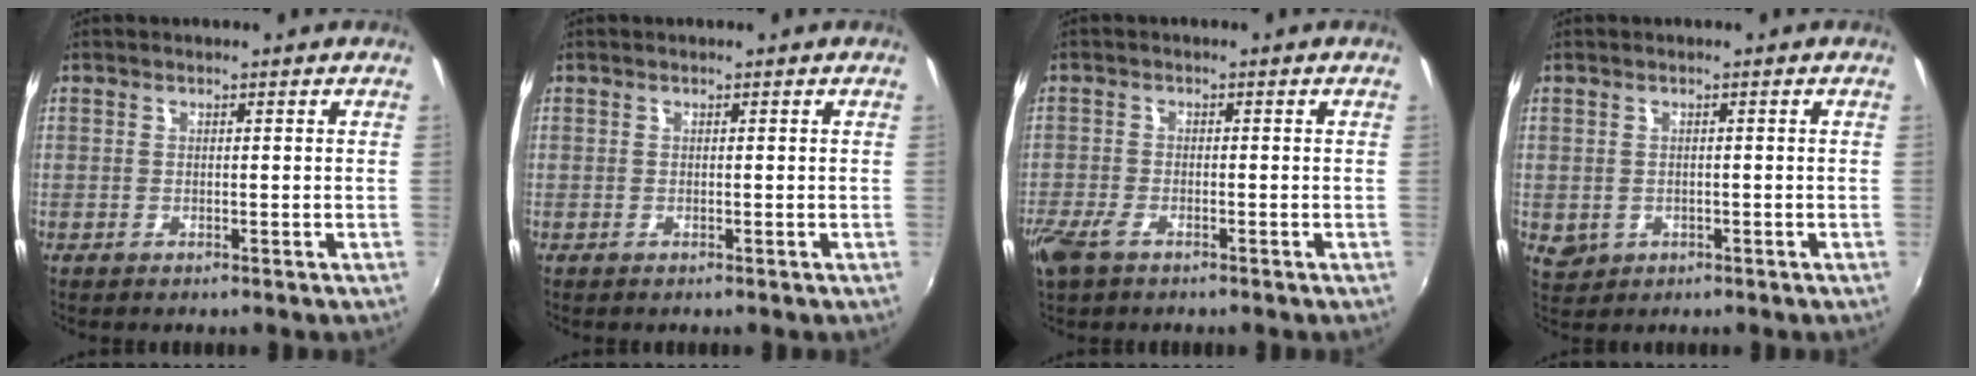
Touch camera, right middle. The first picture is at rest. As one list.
[{"total": 0.0}, {"total": 4.9, "force": [-3.2, 2.1, 3.0], "torque": [-0.081, -0.013, -0.061]}, {"total": 2.7, "force": [-0.3, 2.5, 1.1], "torque": [-0.021, -0.002, 0.002]}]